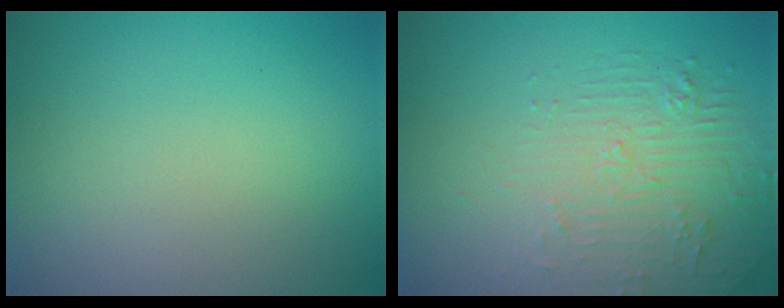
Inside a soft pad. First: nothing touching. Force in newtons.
{"total": 2.1, "press": 1.5, "slide": 1.5}